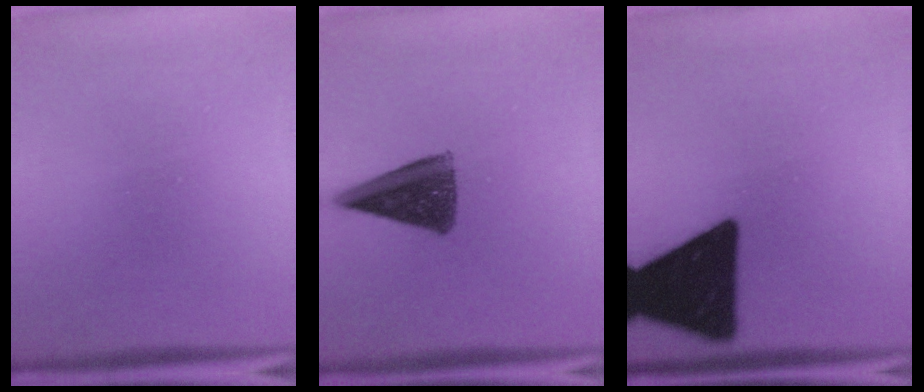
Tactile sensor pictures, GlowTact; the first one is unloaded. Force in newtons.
{"total": 10.4}
{"total": 19.0}